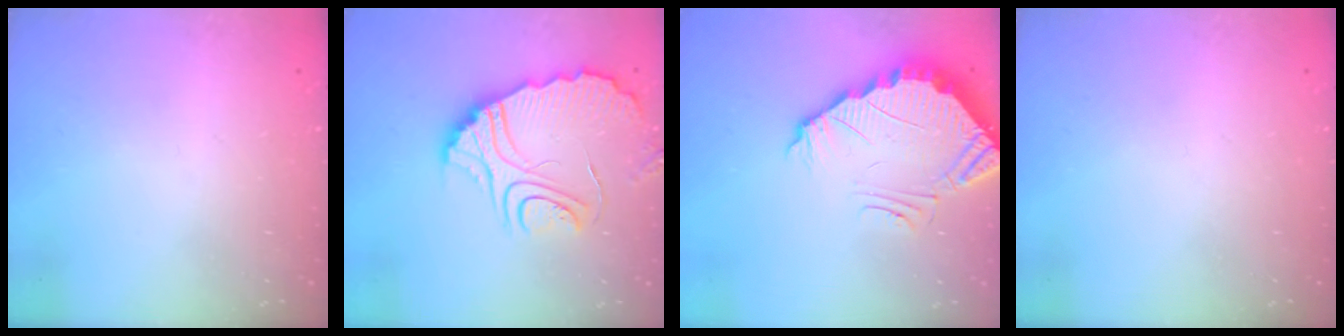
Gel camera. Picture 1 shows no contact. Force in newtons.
{"total": 11.0, "press": 11.0, "slide": 1.0}
{"total": 3.7, "press": 3.7, "slide": 0.1}
{"total": 0.0}